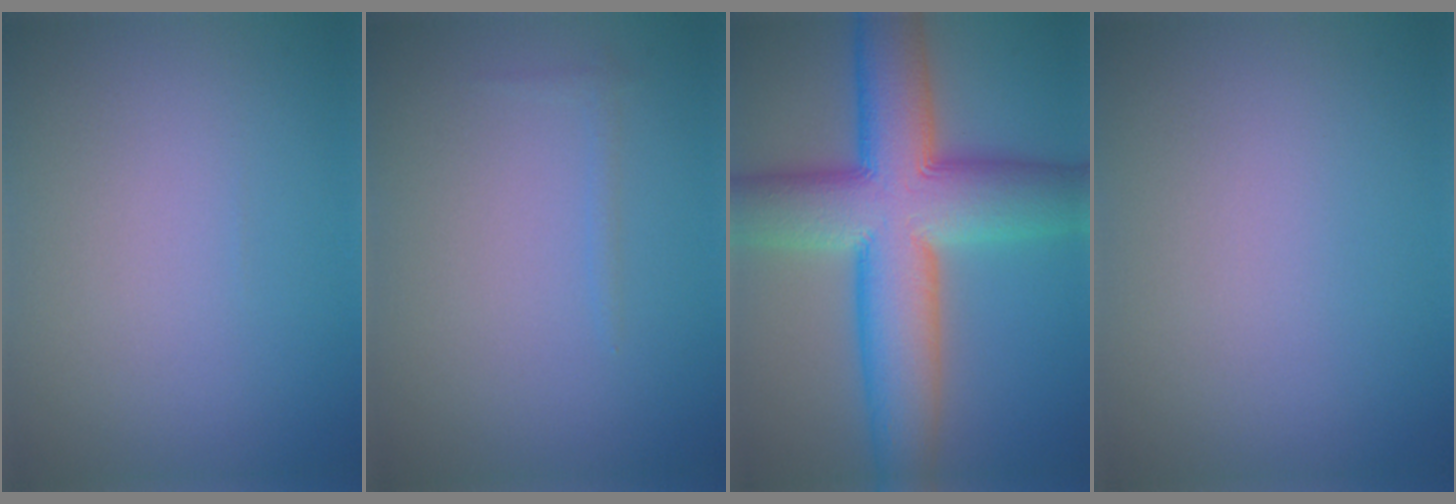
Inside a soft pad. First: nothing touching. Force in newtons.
{"total": 0.6, "press": 0.6, "slide": 0.1}
{"total": 14.2, "press": 14.2, "slide": 0.2}
{"total": 0.0}